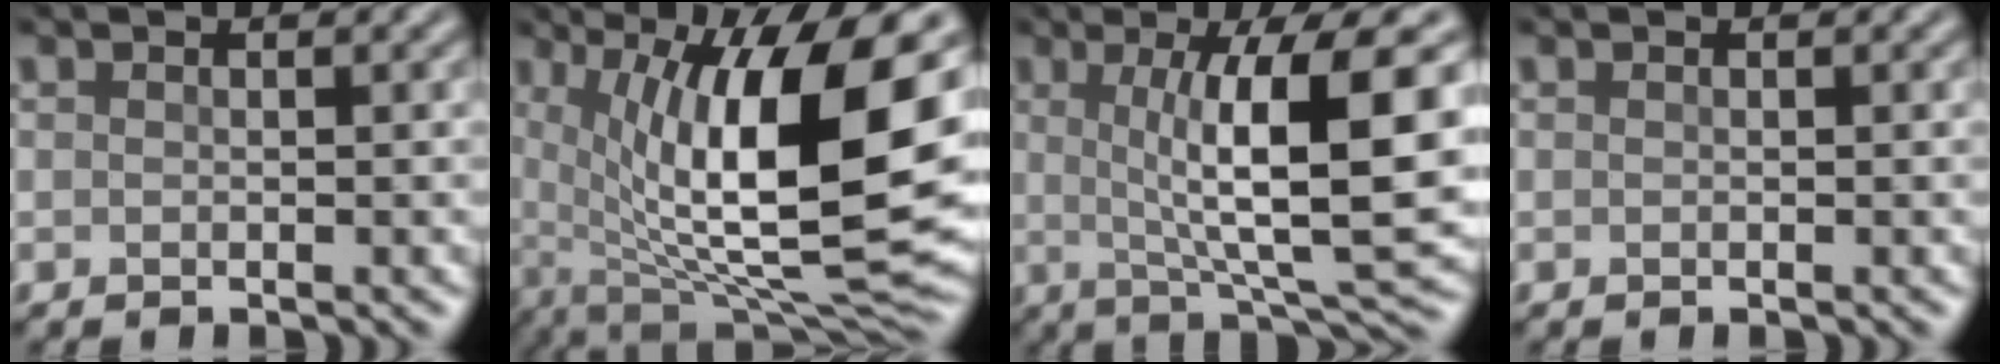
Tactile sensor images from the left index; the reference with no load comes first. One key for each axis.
{"total": 16.0, "fx": 3.0, "fy": 5.8, "fz": 14.6, "tx": -0.231, "ty": -0.007, "tz": 0.052}
{"total": 11.2, "fx": 1.4, "fy": 2.3, "fz": 10.8, "tx": -0.151, "ty": -0.005, "tz": 0.028}
{"total": 0.0}